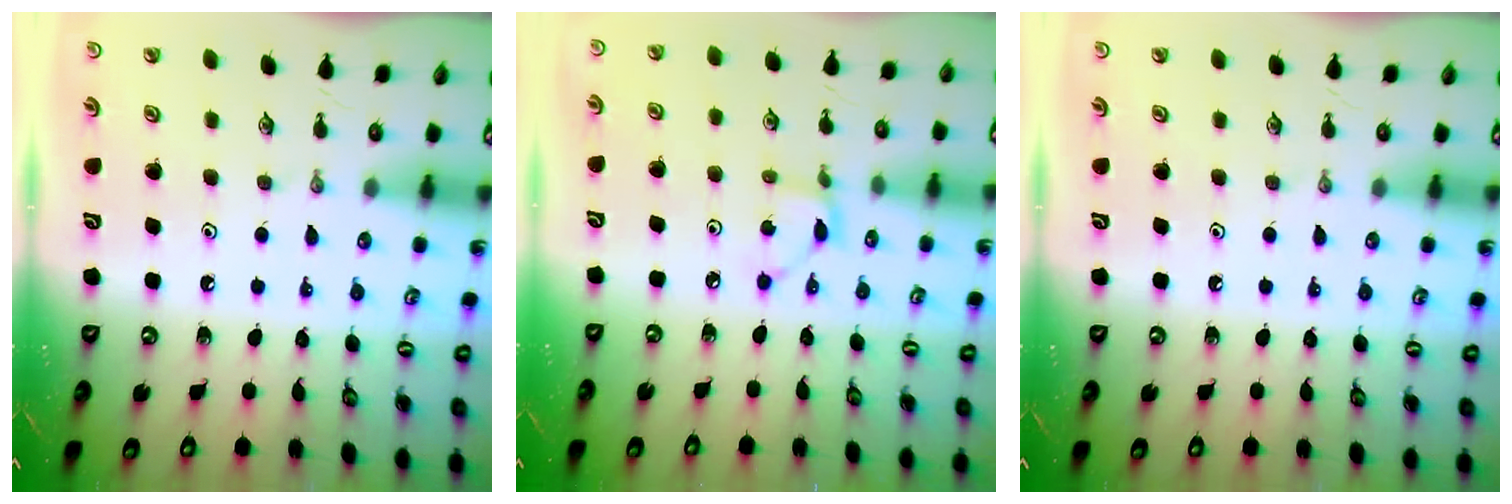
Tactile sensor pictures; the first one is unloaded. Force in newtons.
{"total": 2.4, "press": 2.4, "slide": 0.1}
{"total": 0.0}